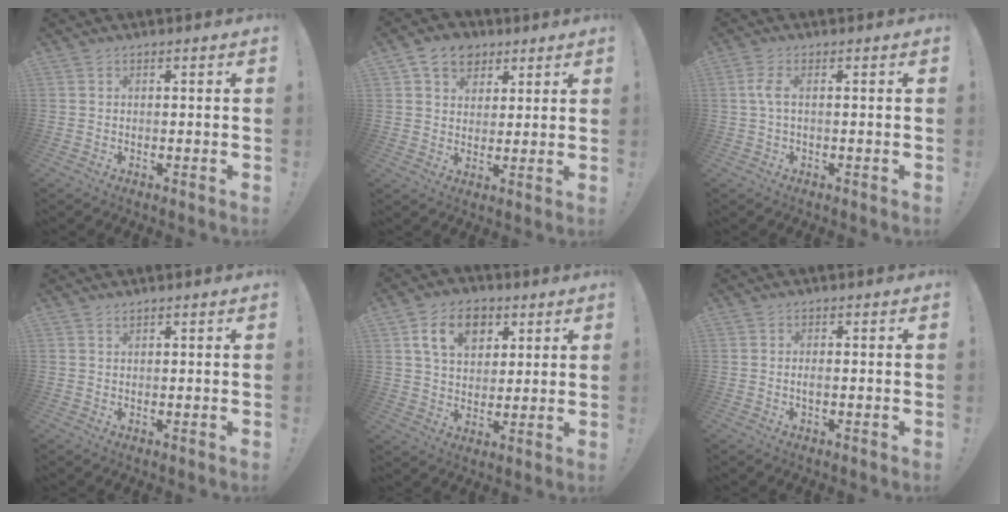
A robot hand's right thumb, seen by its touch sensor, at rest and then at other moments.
{"total": 9.3, "force": [4.9, 7.1, 3.5], "torque": [-0.051, -0.017, 0.095]}
{"total": 3.7, "force": [0.3, 0.9, 3.6], "torque": [-0.066, 0.005, 0.004]}
{"total": 0.8, "force": [0.7, 0.2, 0.3], "torque": [-0.003, -0.001, 0.013]}
{"total": 12.4, "force": [5.4, 8.6, 7.0], "torque": [-0.102, -0.010, 0.100]}
{"total": 1.4, "force": [-0.5, 0.2, 1.3], "torque": [-0.030, 0.005, -0.009]}